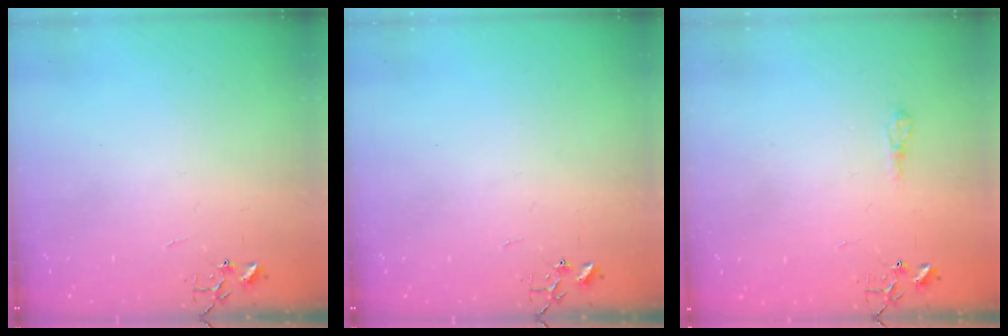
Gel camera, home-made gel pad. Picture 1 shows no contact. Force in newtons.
{"total": 0.0}
{"total": 5.4, "press": 5.4, "slide": 0.6}